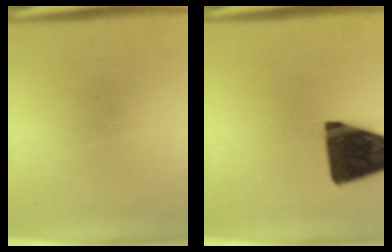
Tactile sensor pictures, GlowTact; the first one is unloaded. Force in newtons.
{"total": 16.7}